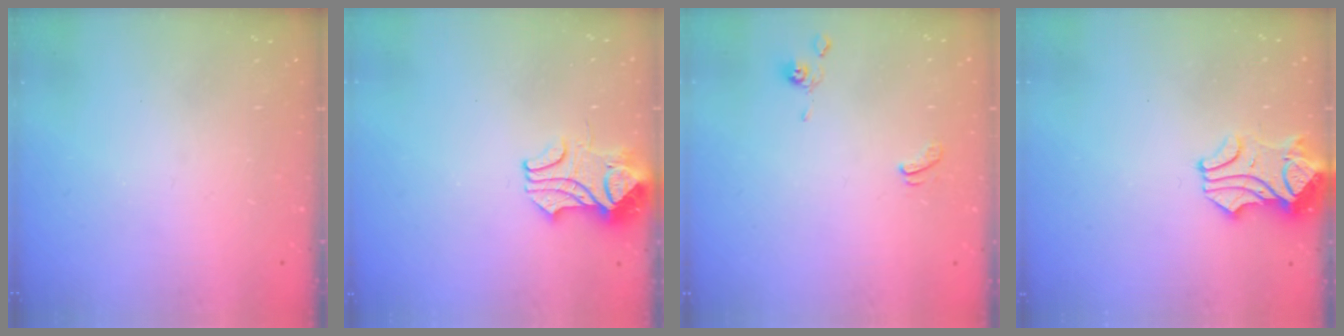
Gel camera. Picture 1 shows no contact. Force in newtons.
{"total": 2.5, "press": 2.4, "slide": 0.8}
{"total": 1.7, "press": 1.6, "slide": 0.3}
{"total": 1.2, "press": 0.1, "slide": 1.2}